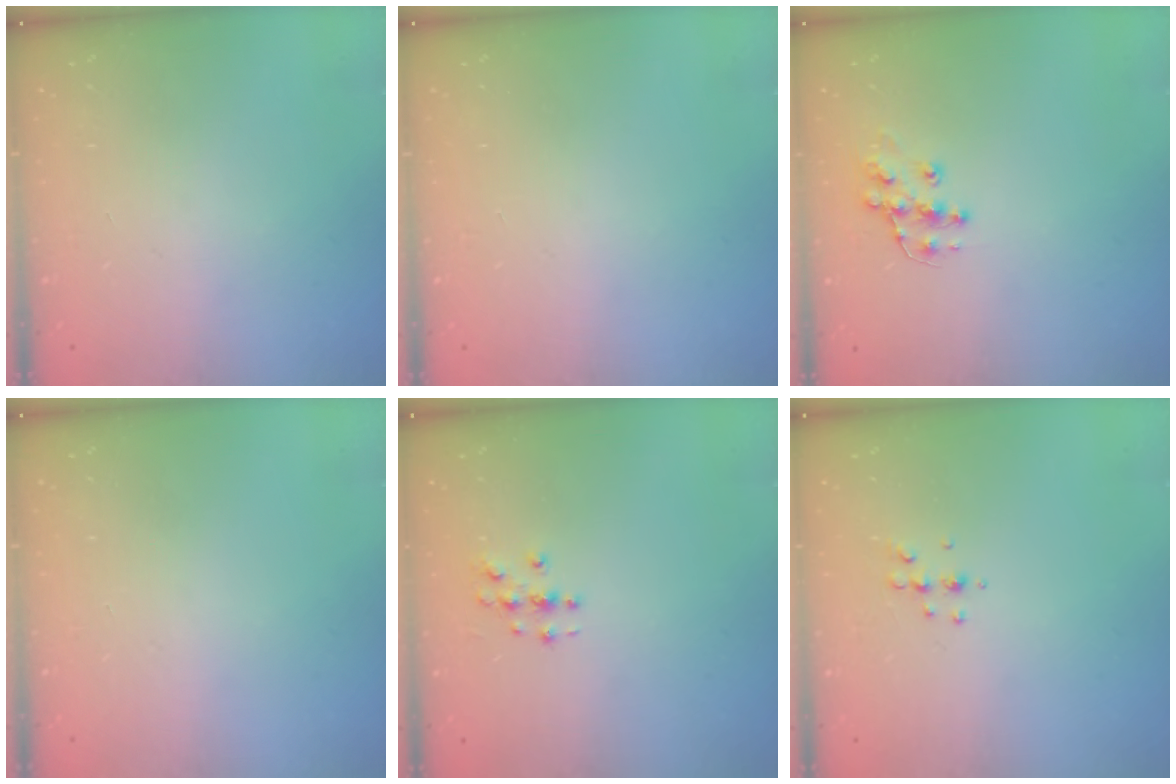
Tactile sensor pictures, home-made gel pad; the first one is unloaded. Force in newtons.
{"total": 0.0}
{"total": 10.2, "press": 10.2, "slide": 0.8}
{"total": 0.0}
{"total": 2.8, "press": 2.8, "slide": 0.3}
{"total": 4.5, "press": 4.3, "slide": 1.2}